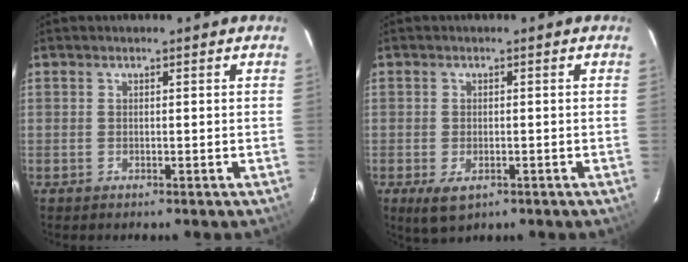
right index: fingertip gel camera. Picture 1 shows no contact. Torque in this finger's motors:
{"motor_torque": [0.28, -0.29, 0.19, 0.02]}